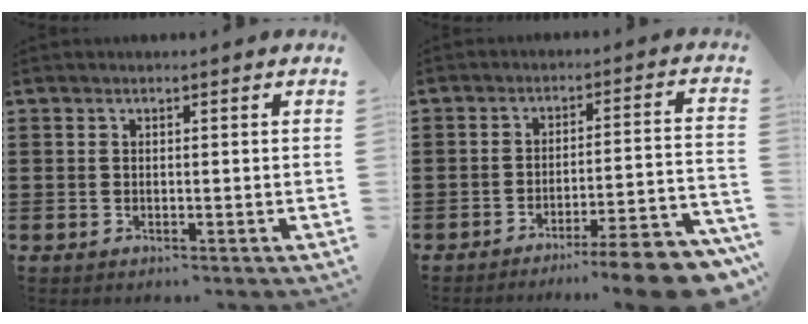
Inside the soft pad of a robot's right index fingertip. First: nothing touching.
{"total": 7.7, "force": [-6.6, -0.2, 3.9], "torque": [-0.054, 0.003, -0.123]}